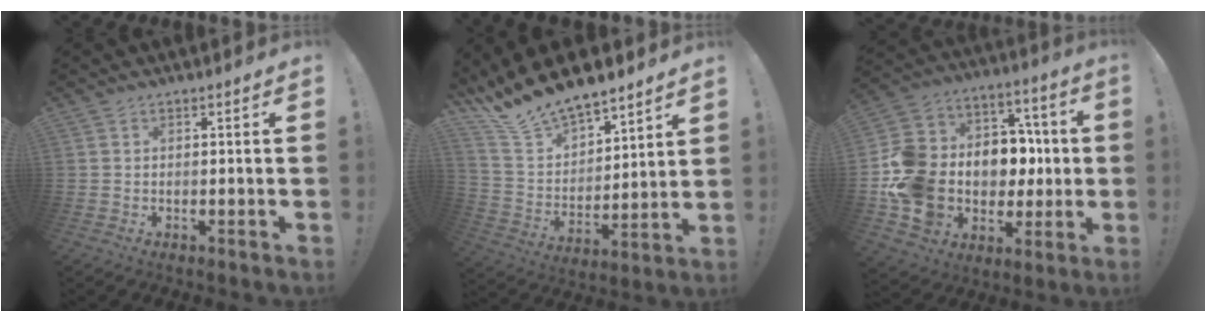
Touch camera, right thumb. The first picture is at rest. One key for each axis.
{"total": 14.6, "fx": 13.0, "fy": 4.8, "fz": 4.6, "tx": -0.104, "ty": -0.105, "tz": 0.241}
{"total": 19.5, "fx": -2.3, "fy": 16.4, "fz": 10.2, "tx": -0.187, "ty": 0.018, "tz": -0.003}